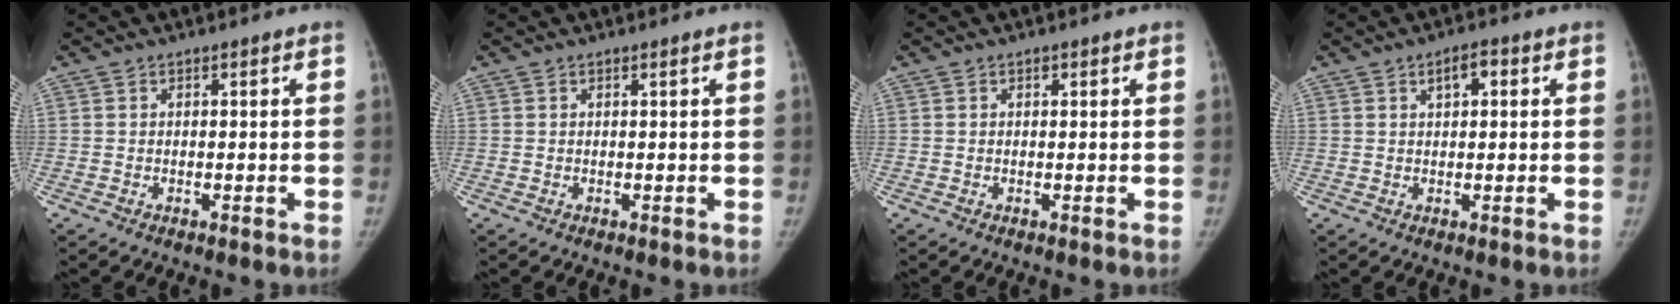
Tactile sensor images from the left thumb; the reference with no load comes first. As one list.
[{"total": 0.0}, {"total": 0.5, "force": [0.3, 0.3, 0.3], "torque": [-0.004, -0.001, 0.004]}, {"total": 3.1, "force": [1.2, 1.5, 2.5], "torque": [-0.030, 0.007, 0.017]}]